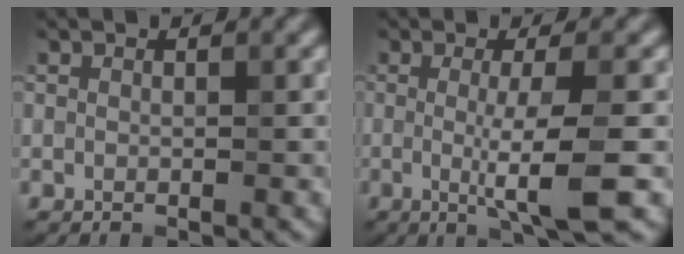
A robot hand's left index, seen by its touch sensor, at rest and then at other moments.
{"total": 5.3, "force": [-0.5, 0.9, 5.2], "torque": [-0.083, -0.014, -0.010]}